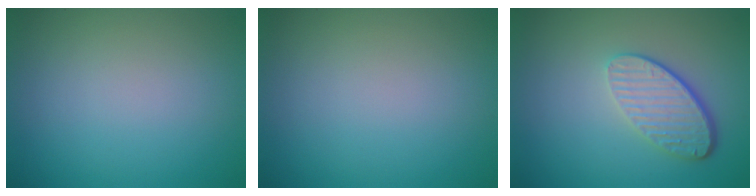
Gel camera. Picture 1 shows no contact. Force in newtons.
{"total": 0.0}
{"total": 4.5, "press": 3.2, "slide": 3.1}